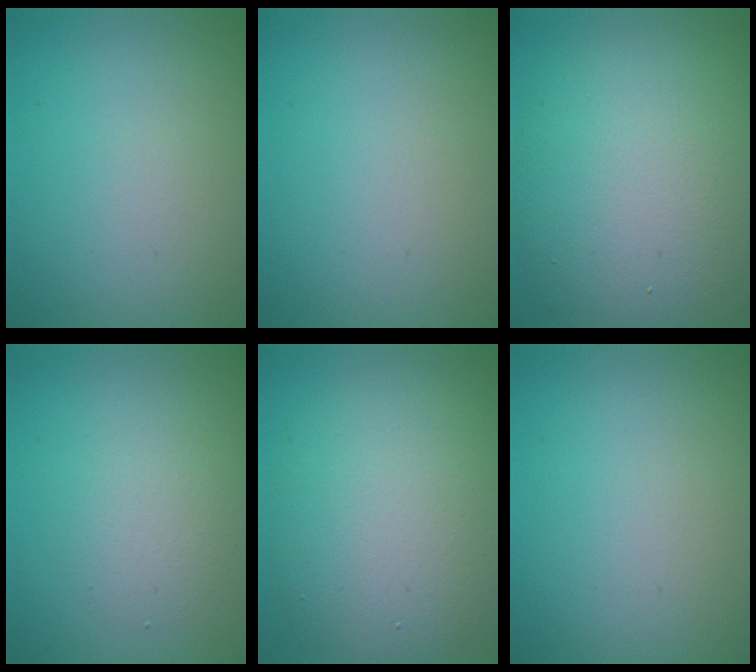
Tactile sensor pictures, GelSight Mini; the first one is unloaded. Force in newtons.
{"total": 0.0}
{"total": 12.4, "press": 12.4, "slide": 0.8}
{"total": 2.5, "press": 2.5, "slide": 0.1}
{"total": 8.8, "press": 8.8, "slide": 0.6}
{"total": 0.0}